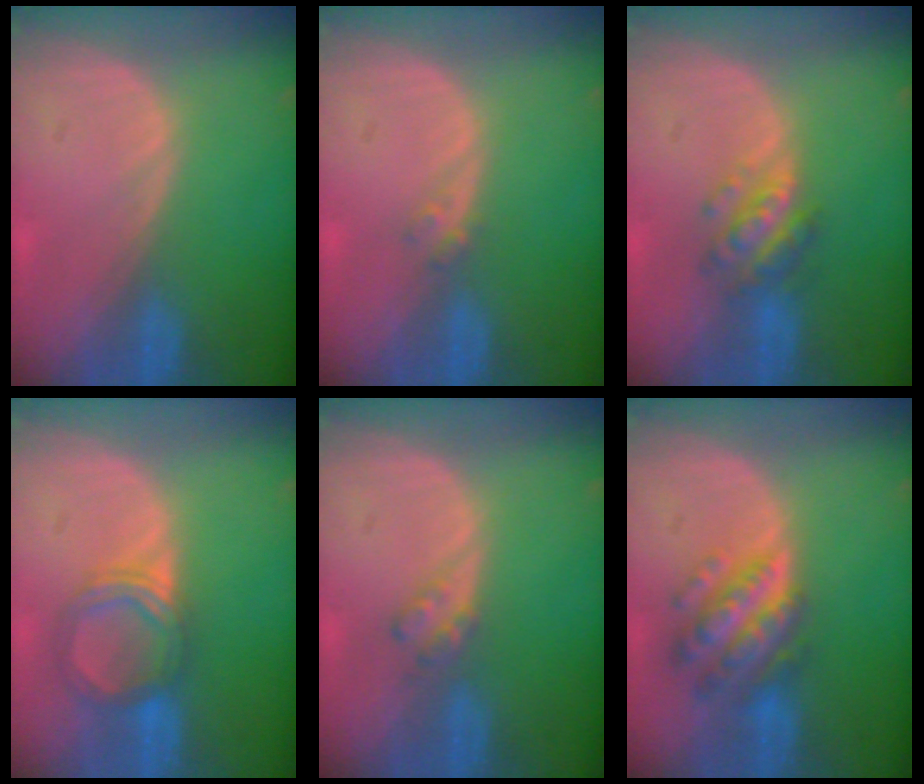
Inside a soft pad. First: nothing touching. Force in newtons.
{"total": 1.4, "press": 1.2, "slide": 0.7}
{"total": 5.7, "press": 5.1, "slide": 2.6}
{"total": 5.4, "press": 5.1, "slide": 1.7}
{"total": 2.3, "press": 2.2, "slide": 0.3}
{"total": 7.7, "press": 7.7, "slide": 0.4}